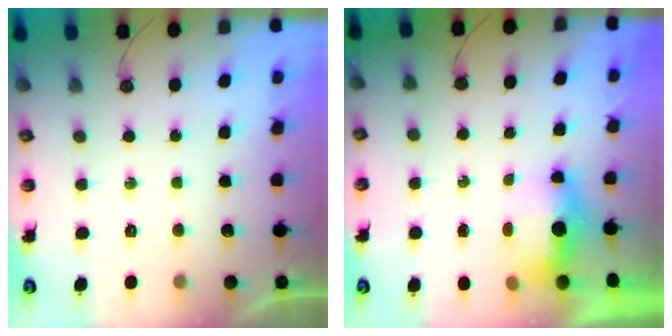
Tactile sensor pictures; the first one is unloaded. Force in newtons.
{"total": 14.0, "press": 7.0, "slide": 12.1}